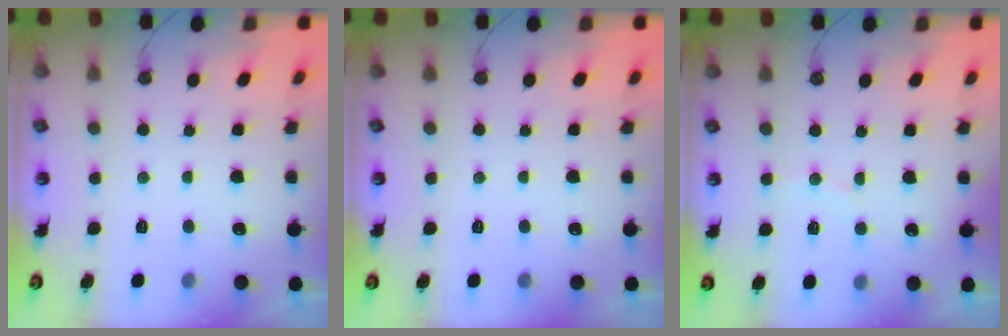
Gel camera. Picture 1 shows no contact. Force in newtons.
{"total": 0.0}
{"total": 5.1, "press": 4.8, "slide": 1.6}